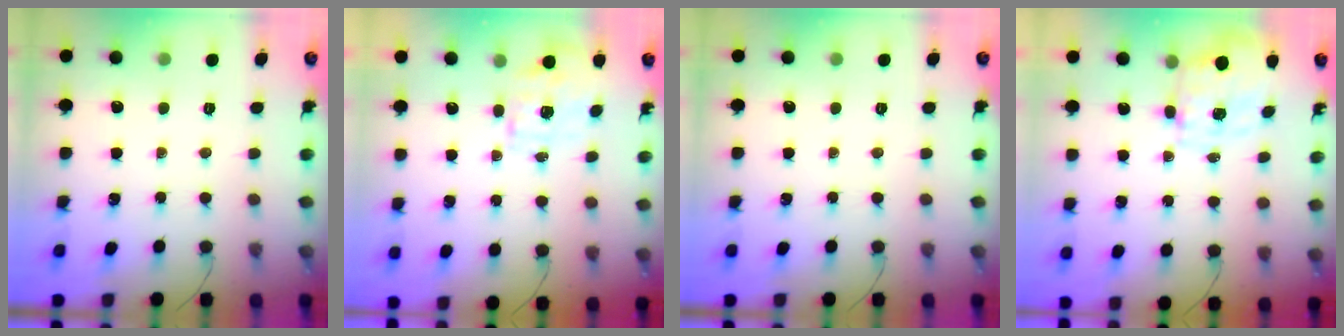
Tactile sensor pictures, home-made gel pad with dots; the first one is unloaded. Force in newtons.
{"total": 1.9, "press": 1.9, "slide": 0.5}
{"total": 0.0}
{"total": 2.9, "press": 2.7, "slide": 1.0}